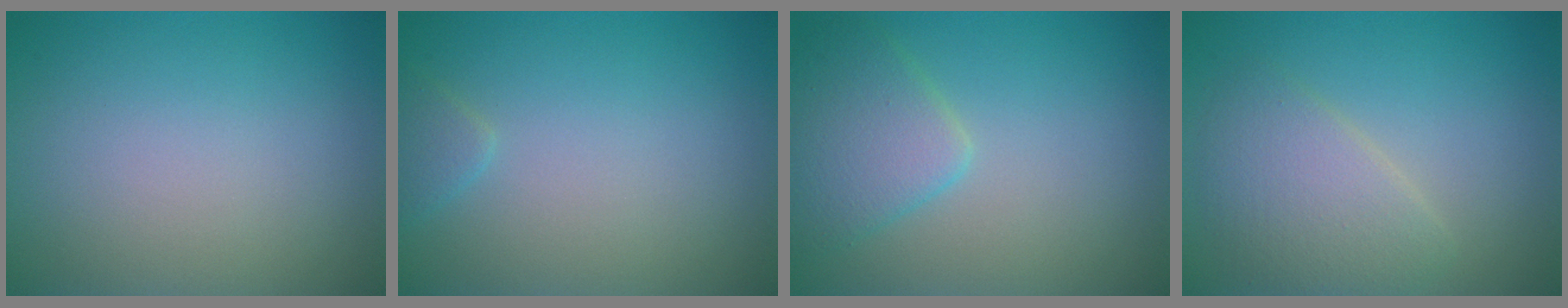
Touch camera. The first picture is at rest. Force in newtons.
{"total": 1.1, "press": 1.1, "slide": 0.1}
{"total": 3.9, "press": 3.9, "slide": 0.2}
{"total": 3.8, "press": 3.8, "slide": 0.2}